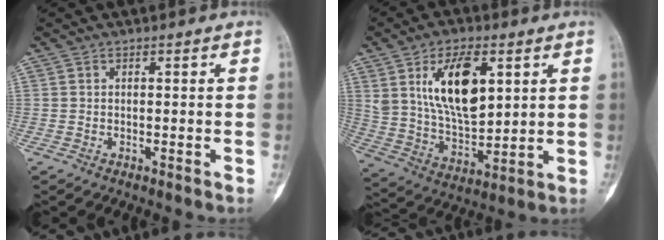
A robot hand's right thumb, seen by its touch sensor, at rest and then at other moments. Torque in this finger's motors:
{"motor_torque": [0.81, 2.59, 0.92, 0.00, 0.13]}